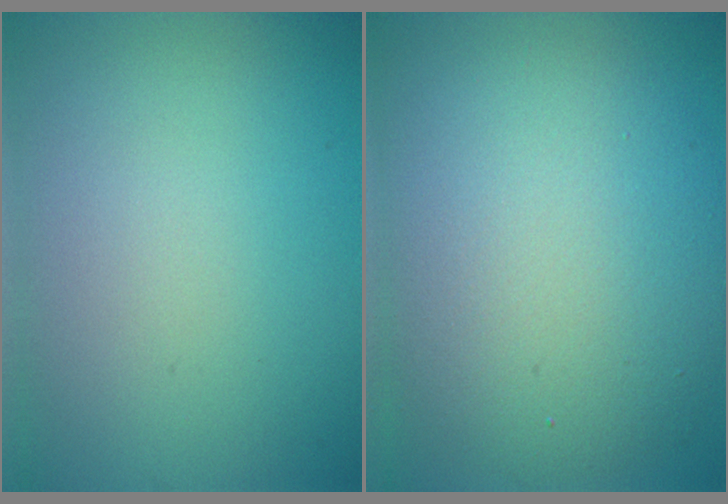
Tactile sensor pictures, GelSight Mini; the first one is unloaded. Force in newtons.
{"total": 10.5, "press": 10.5, "slide": 0.5}